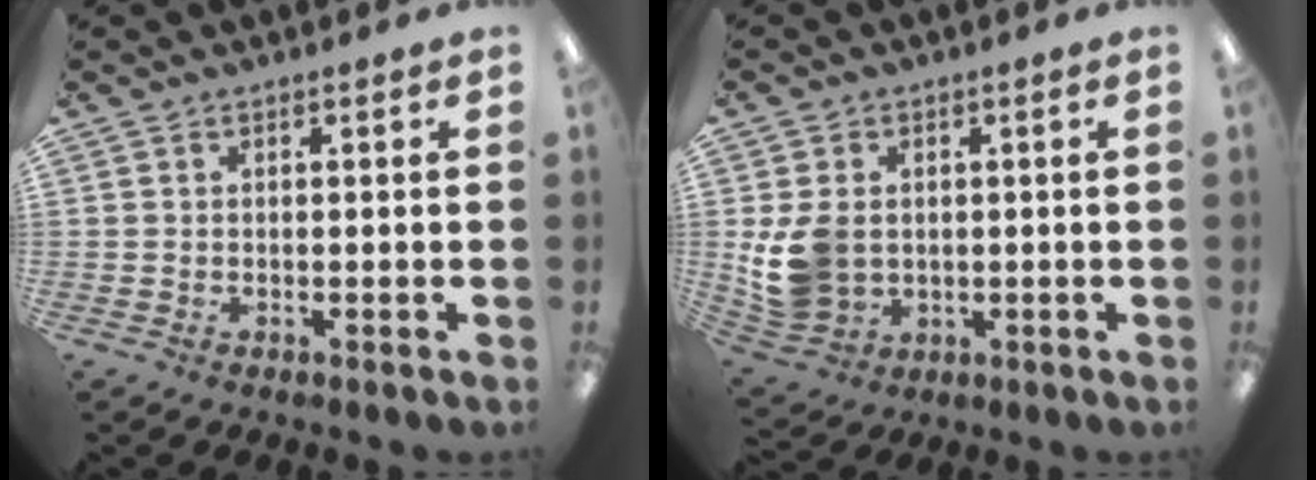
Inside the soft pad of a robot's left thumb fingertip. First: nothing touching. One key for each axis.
{"total": 9.3, "fx": 0.2, "fy": 7.5, "fz": 5.5, "tx": -0.125, "ty": 0.007, "tz": 0.005}